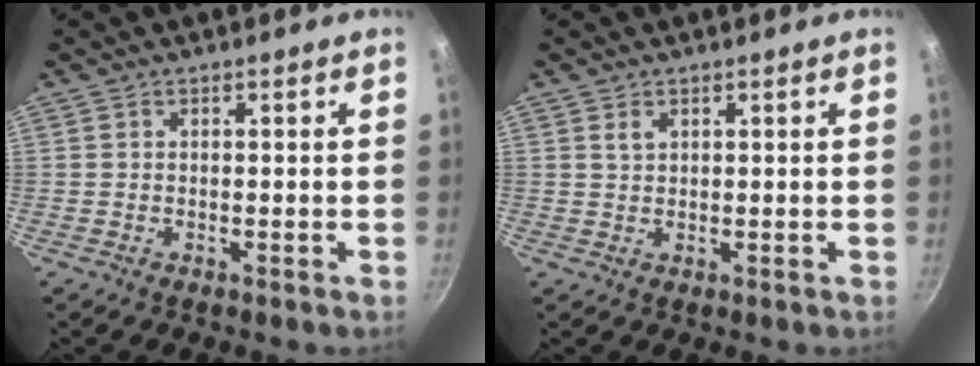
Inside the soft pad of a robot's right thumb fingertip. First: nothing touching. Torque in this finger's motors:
{"motor_torque": [-0.52, 0.53, 0.01, 0.02, 0.01]}